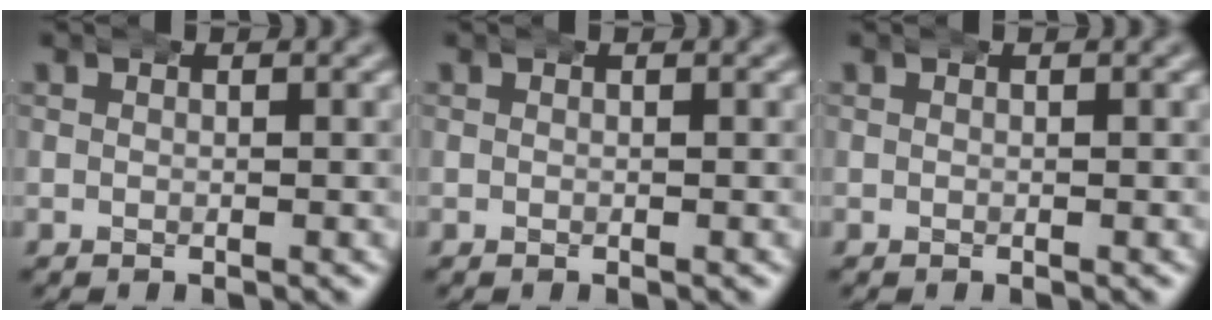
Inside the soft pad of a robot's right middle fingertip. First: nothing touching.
{"total": 0.0}
{"total": 0.0}